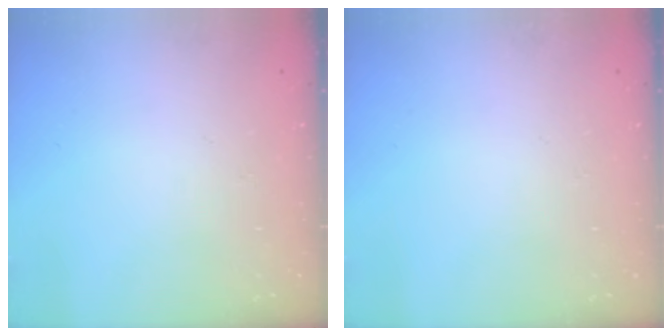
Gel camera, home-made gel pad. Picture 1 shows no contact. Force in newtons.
{"total": 0.0}